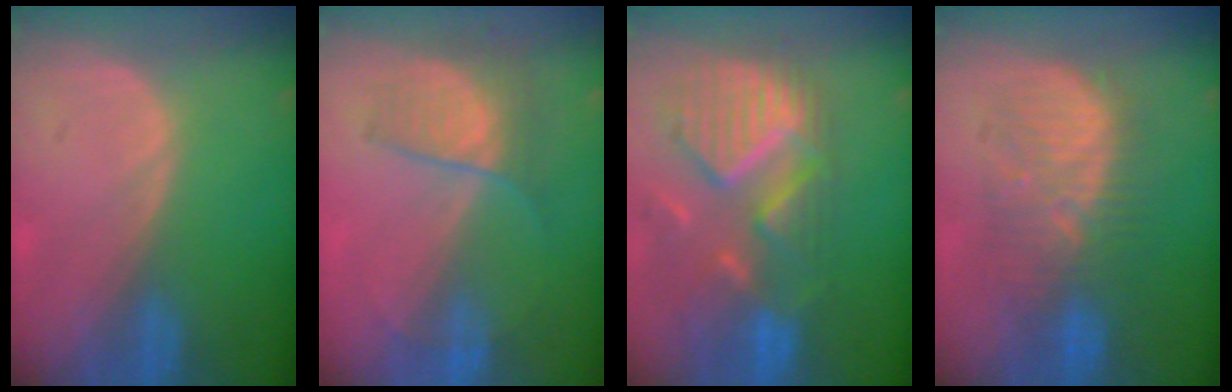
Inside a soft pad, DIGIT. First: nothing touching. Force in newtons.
{"total": 7.2, "press": 6.0, "slide": 3.9}
{"total": 12.0, "press": 10.5, "slide": 5.9}
{"total": 8.9, "press": 8.9, "slide": 0.4}